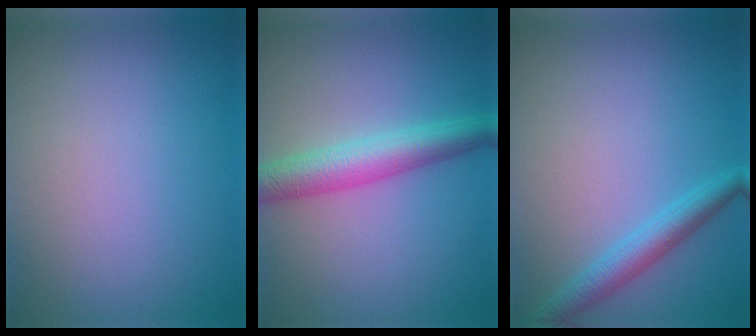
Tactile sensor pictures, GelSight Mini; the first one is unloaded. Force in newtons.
{"total": 4.9, "press": 4.9, "slide": 0.1}
{"total": 2.8, "press": 2.8, "slide": 0.1}